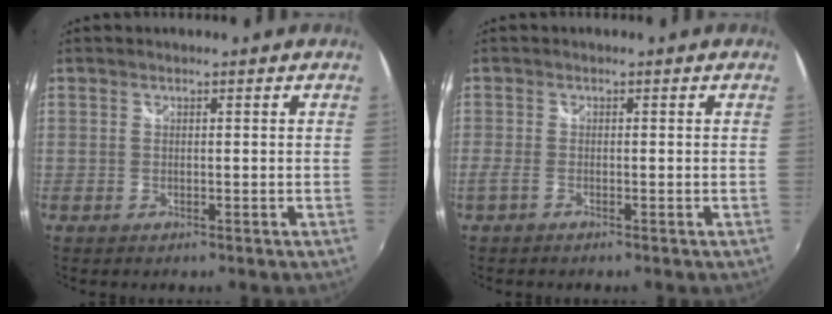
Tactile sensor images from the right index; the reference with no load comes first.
{"total": 1.6, "force": [-1.2, 0.4, 1.0], "torque": [-0.026, -0.005, -0.026]}